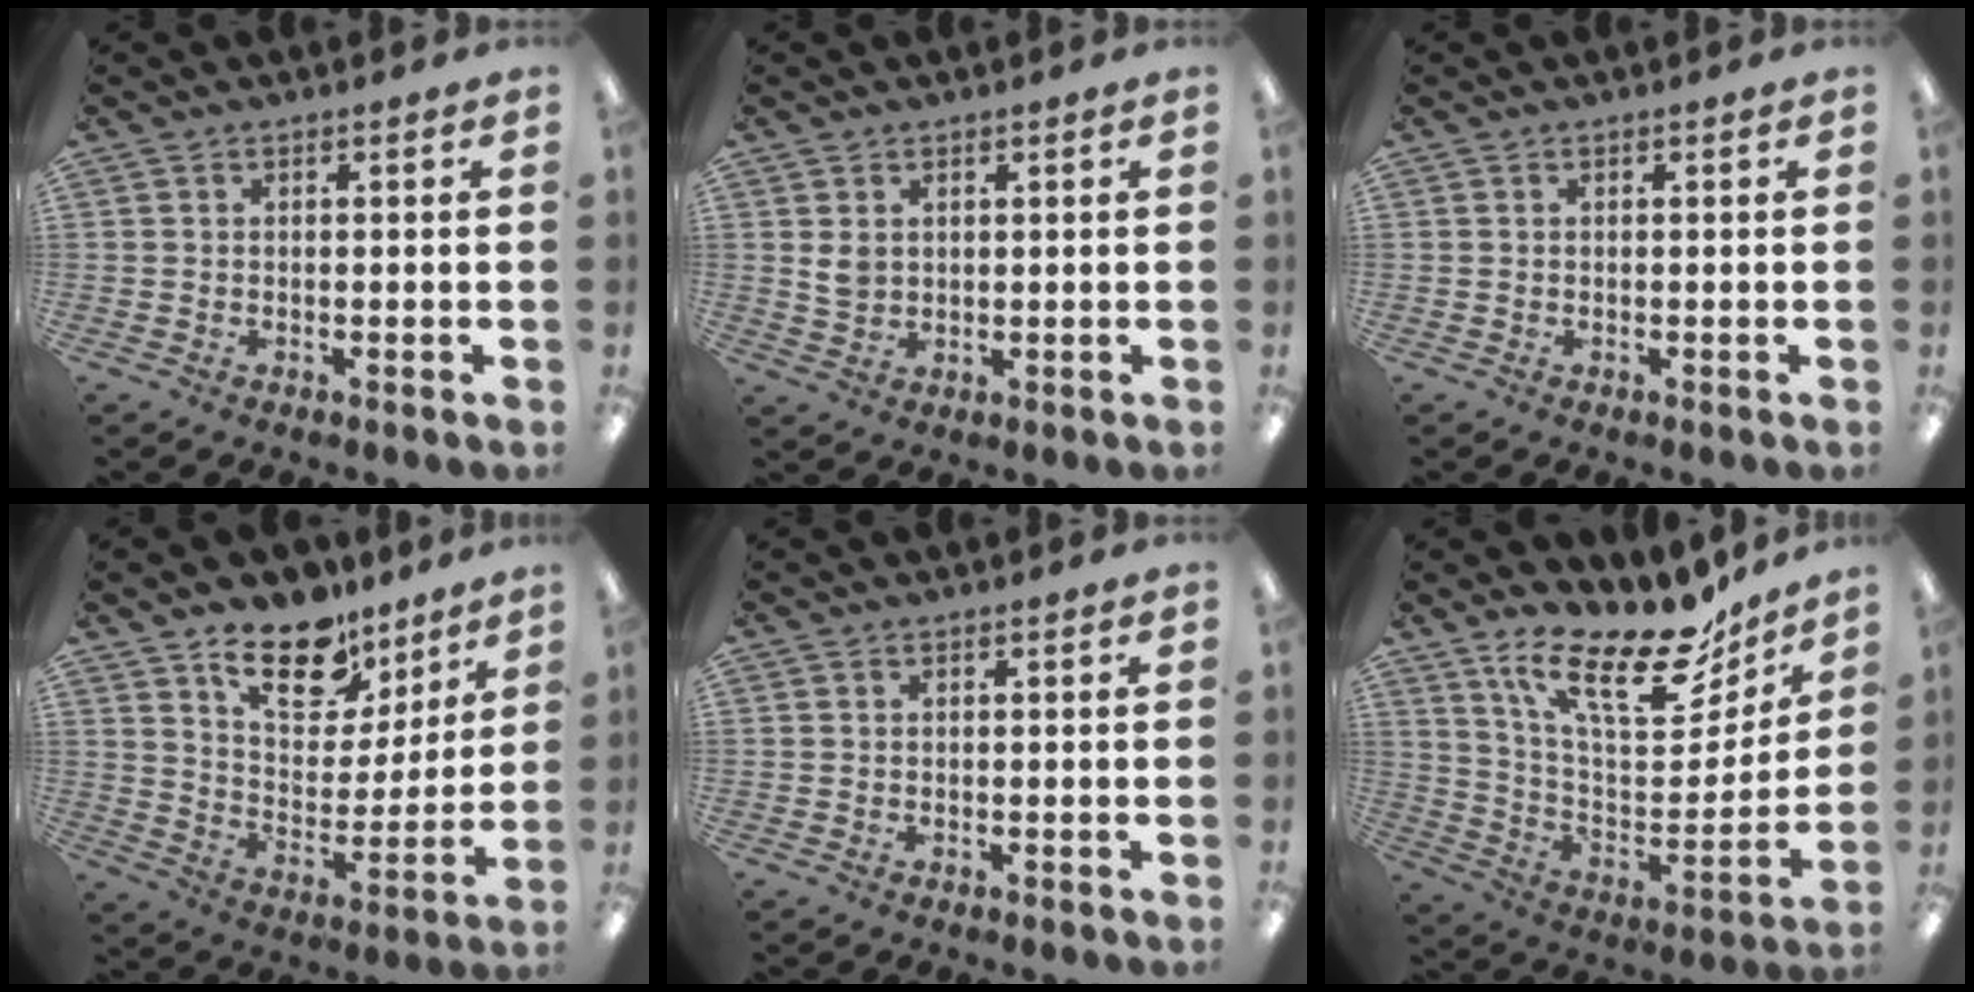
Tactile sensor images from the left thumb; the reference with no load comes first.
{"total": 3.7, "force": [1.5, 3.0, 1.6], "torque": [-0.027, 0.000, 0.028]}
{"total": 0.0}
{"total": 14.9, "force": [11.1, 7.6, 6.4], "torque": [-0.103, -0.070, 0.202]}
{"total": 0.0}
{"total": 21.8, "force": [15.9, 7.5, 12.9], "torque": [-0.199, -0.110, 0.267]}